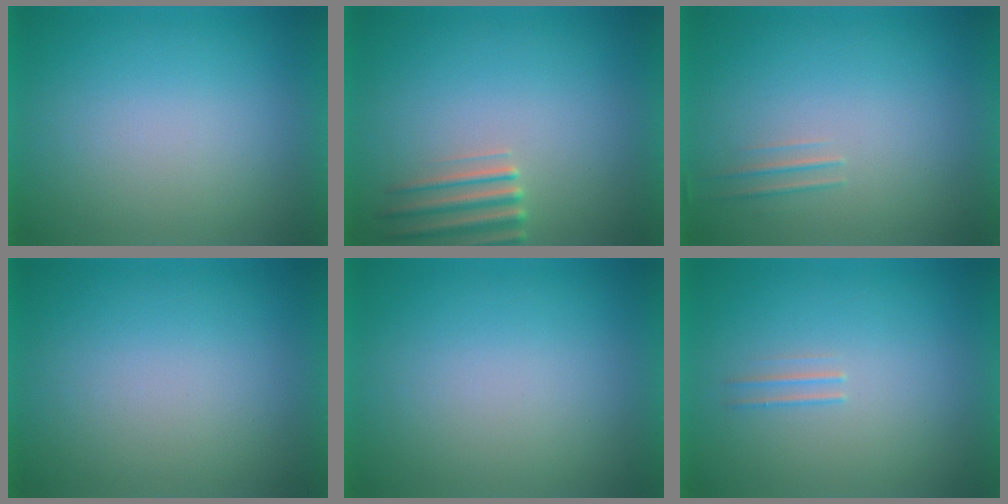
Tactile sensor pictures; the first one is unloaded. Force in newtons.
{"total": 2.8}
{"total": 1.6}
{"total": 0.0}
{"total": 0.0}
{"total": 1.9}